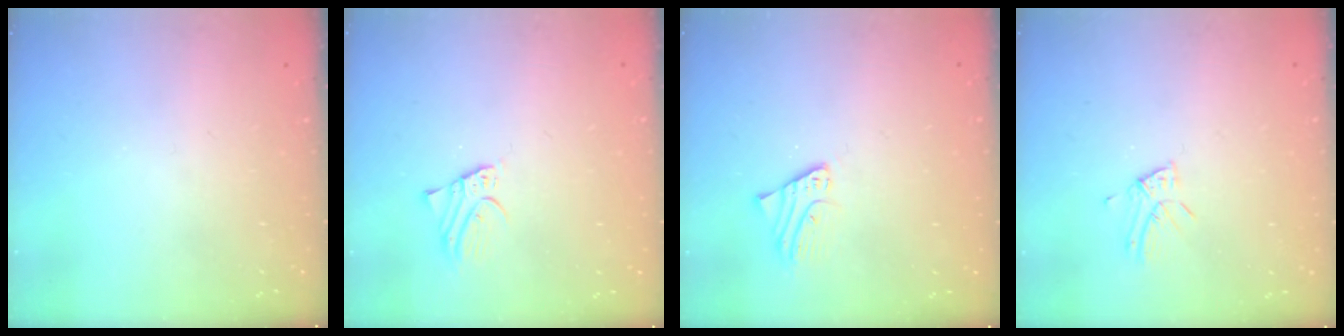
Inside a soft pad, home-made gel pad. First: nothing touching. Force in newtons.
{"total": 2.6, "press": 2.6, "slide": 0.1}
{"total": 2.1, "press": 2.1, "slide": 0.1}
{"total": 4.3, "press": 4.3, "slide": 0.4}